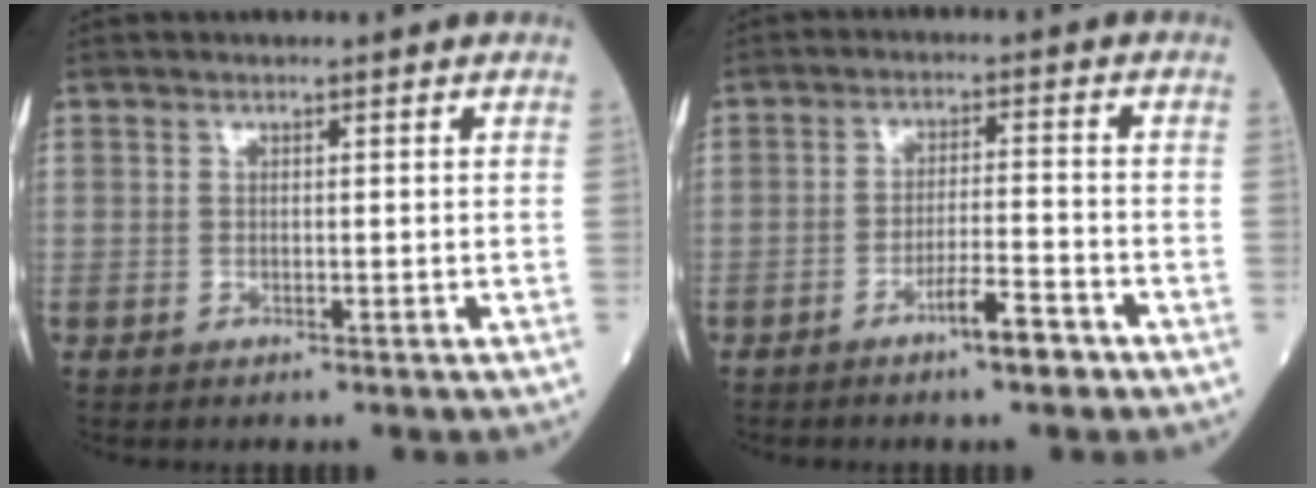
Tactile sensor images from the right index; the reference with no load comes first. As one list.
[{"total": 5.1, "force": [-3.4, 0.3, 3.9], "torque": [-0.063, -0.001, -0.058]}]